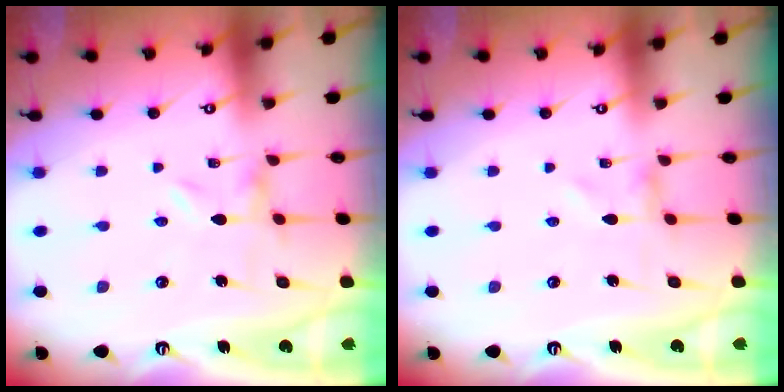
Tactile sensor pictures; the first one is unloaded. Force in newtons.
{"total": 0.0}